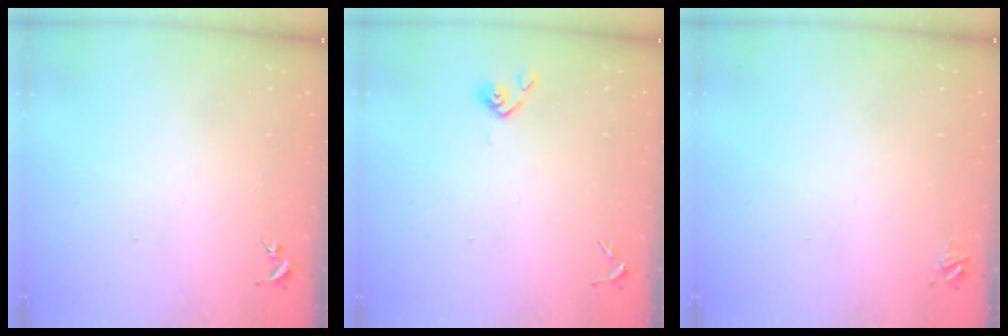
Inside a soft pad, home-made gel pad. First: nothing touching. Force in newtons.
{"total": 4.2, "press": 4.1, "slide": 1.1}
{"total": 3.7, "press": 3.6, "slide": 0.5}